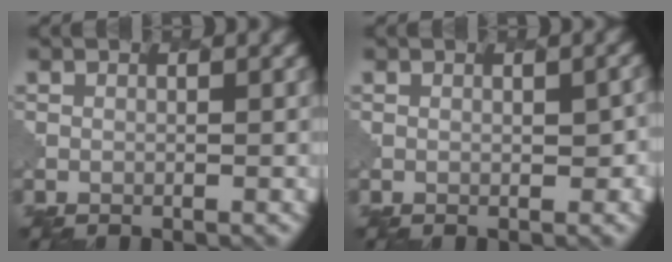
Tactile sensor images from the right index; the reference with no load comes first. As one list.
[{"total": 2.1, "force": [-0.3, 0.9, 1.8], "torque": [-0.021, 0.001, 0.000]}]